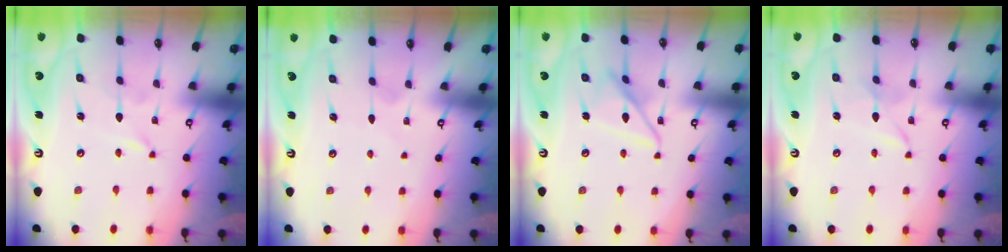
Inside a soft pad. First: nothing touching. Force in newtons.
{"total": 2.2, "press": 2.2, "slide": 0.3}
{"total": 11.1, "press": 11.0, "slide": 1.0}
{"total": 2.5, "press": 2.5, "slide": 0.3}